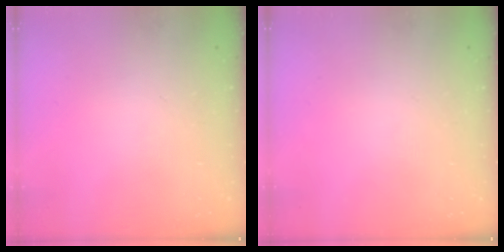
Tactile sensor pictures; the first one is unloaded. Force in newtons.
{"total": 0.0}